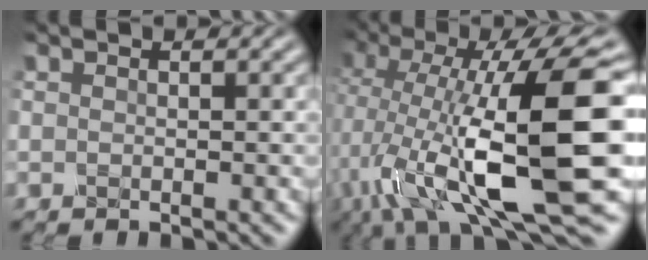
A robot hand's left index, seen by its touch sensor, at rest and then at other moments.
{"total": 16.1, "force": [-3.0, 4.8, 15.1], "torque": [-0.272, 0.000, -0.053]}